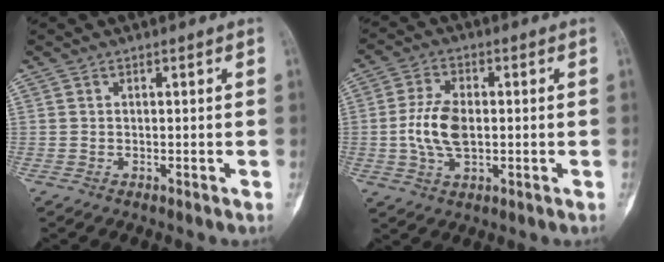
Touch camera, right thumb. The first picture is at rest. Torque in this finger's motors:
{"motor_torque": [0.05, 0.05, 0.22, -0.15, 0.11]}